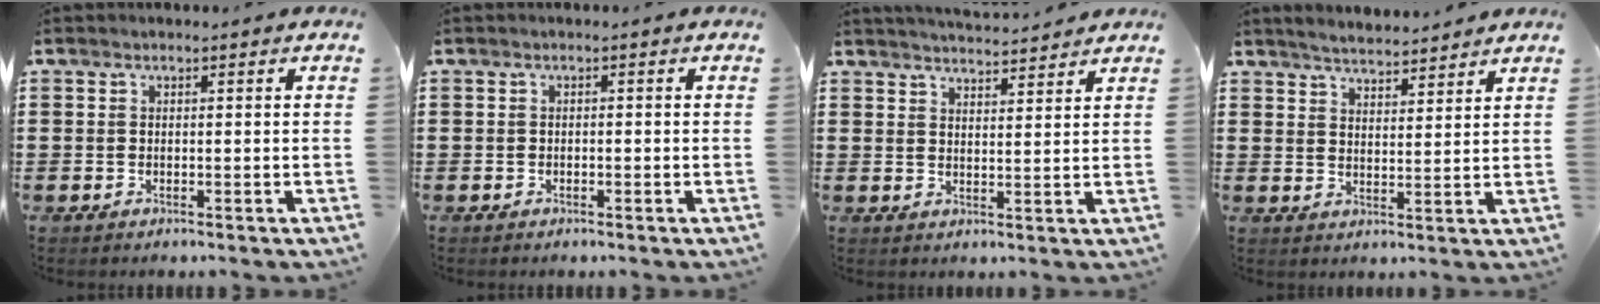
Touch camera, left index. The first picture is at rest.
{"total": 0.6, "force": [-0.5, 0.2, 0.2], "torque": [-0.008, -0.002, -0.010]}
{"total": 3.2, "force": [3.2, -0.1, 0.3], "torque": [-0.015, -0.014, 0.057]}
{"total": 3.8, "force": [3.7, 0.0, 0.4], "torque": [-0.018, -0.012, 0.068]}